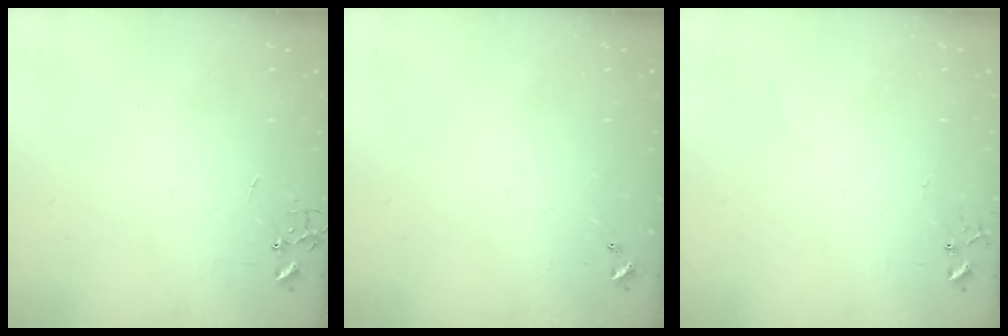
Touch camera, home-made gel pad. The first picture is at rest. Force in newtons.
{"total": 0.0}
{"total": 3.8, "press": 3.7, "slide": 0.6}